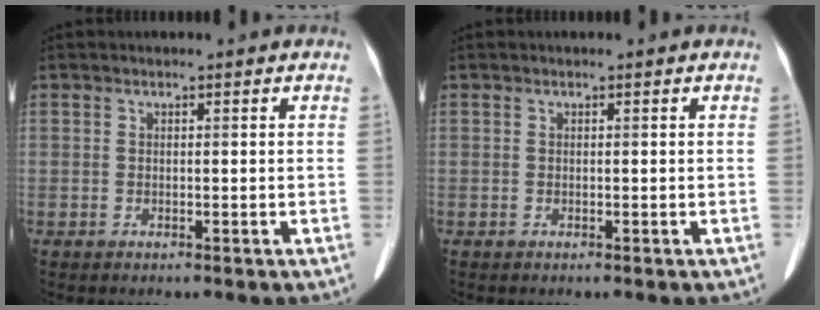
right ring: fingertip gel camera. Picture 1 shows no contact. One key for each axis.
{"total": 0.0}